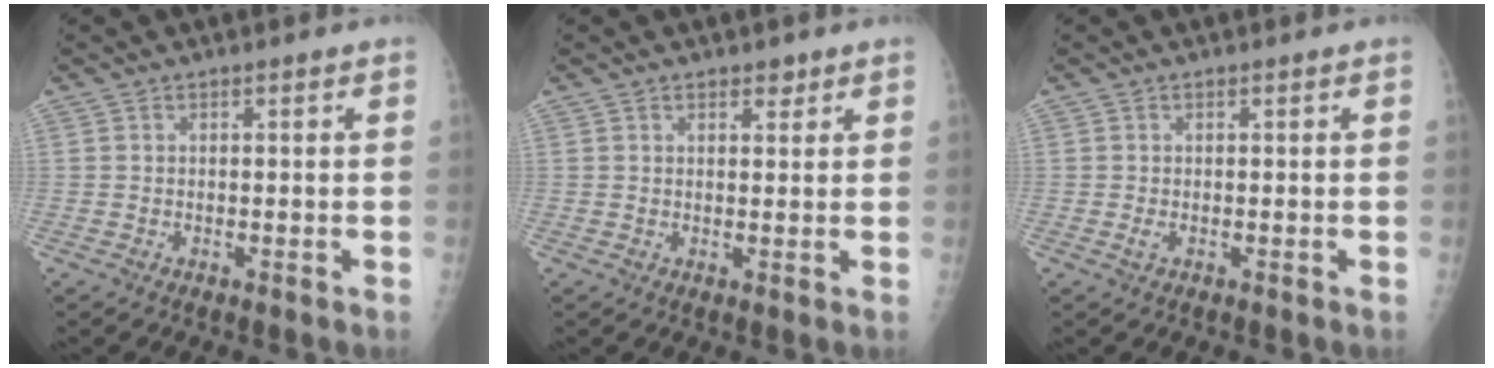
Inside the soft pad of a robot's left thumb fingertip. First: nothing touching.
{"total": 2.0, "force": [1.4, 1.1, 0.9], "torque": [0.001, -0.007, 0.017]}
{"total": 1.0, "force": [-0.1, 0.5, 0.9], "torque": [-0.020, 0.001, -0.003]}